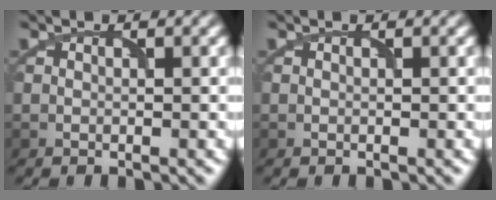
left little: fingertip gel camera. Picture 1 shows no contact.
{"total": 0.0}